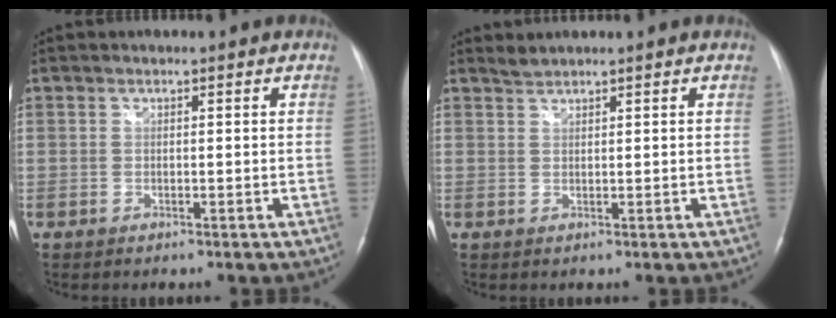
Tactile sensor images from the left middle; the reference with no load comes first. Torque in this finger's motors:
{"motor_torque": [0.12, 0.02, -0.05, 0.00]}